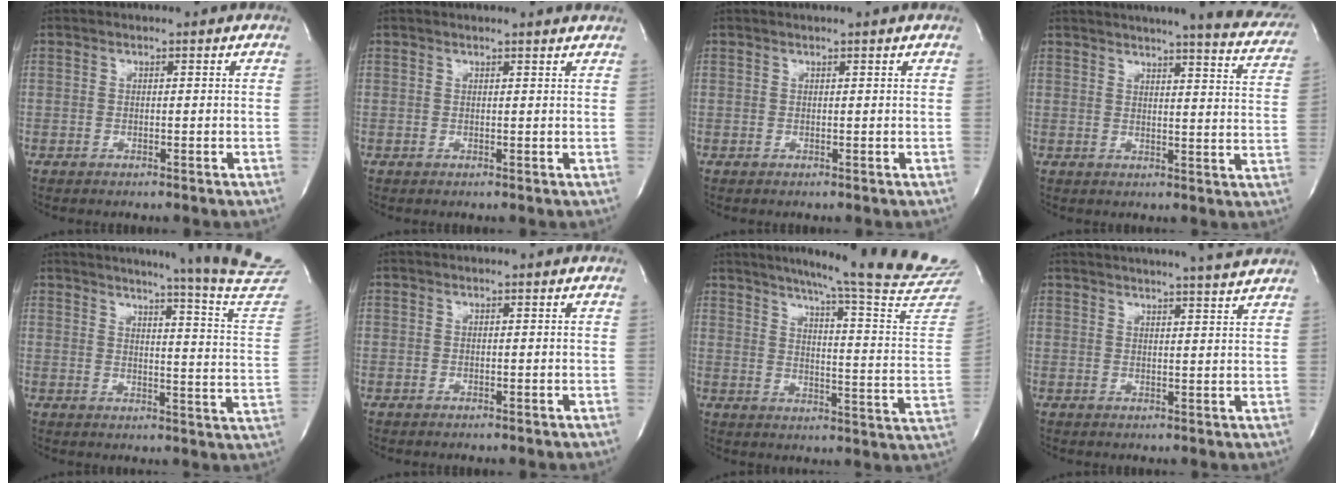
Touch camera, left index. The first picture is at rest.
{"total": 3.3, "force": [3.2, -0.2, 0.8], "torque": [-0.015, -0.001, 0.026]}
{"total": 0.8, "force": [0.6, -0.3, 0.4], "torque": [-0.008, -0.002, 0.017]}
{"total": 17.1, "force": [15.1, 1.3, 7.9], "torque": [-0.092, -0.046, 0.161]}
{"total": 16.2, "force": [14.9, -2.0, 5.8], "torque": [-0.076, -0.126, 0.155]}
{"total": 0.0}
{"total": 24.8, "force": [22.2, -1.8, 10.9], "torque": [-0.164, -0.113, 0.271]}
{"total": 12.8, "force": [11.9, -0.8, 4.6], "torque": [-0.078, -0.017, 0.146]}